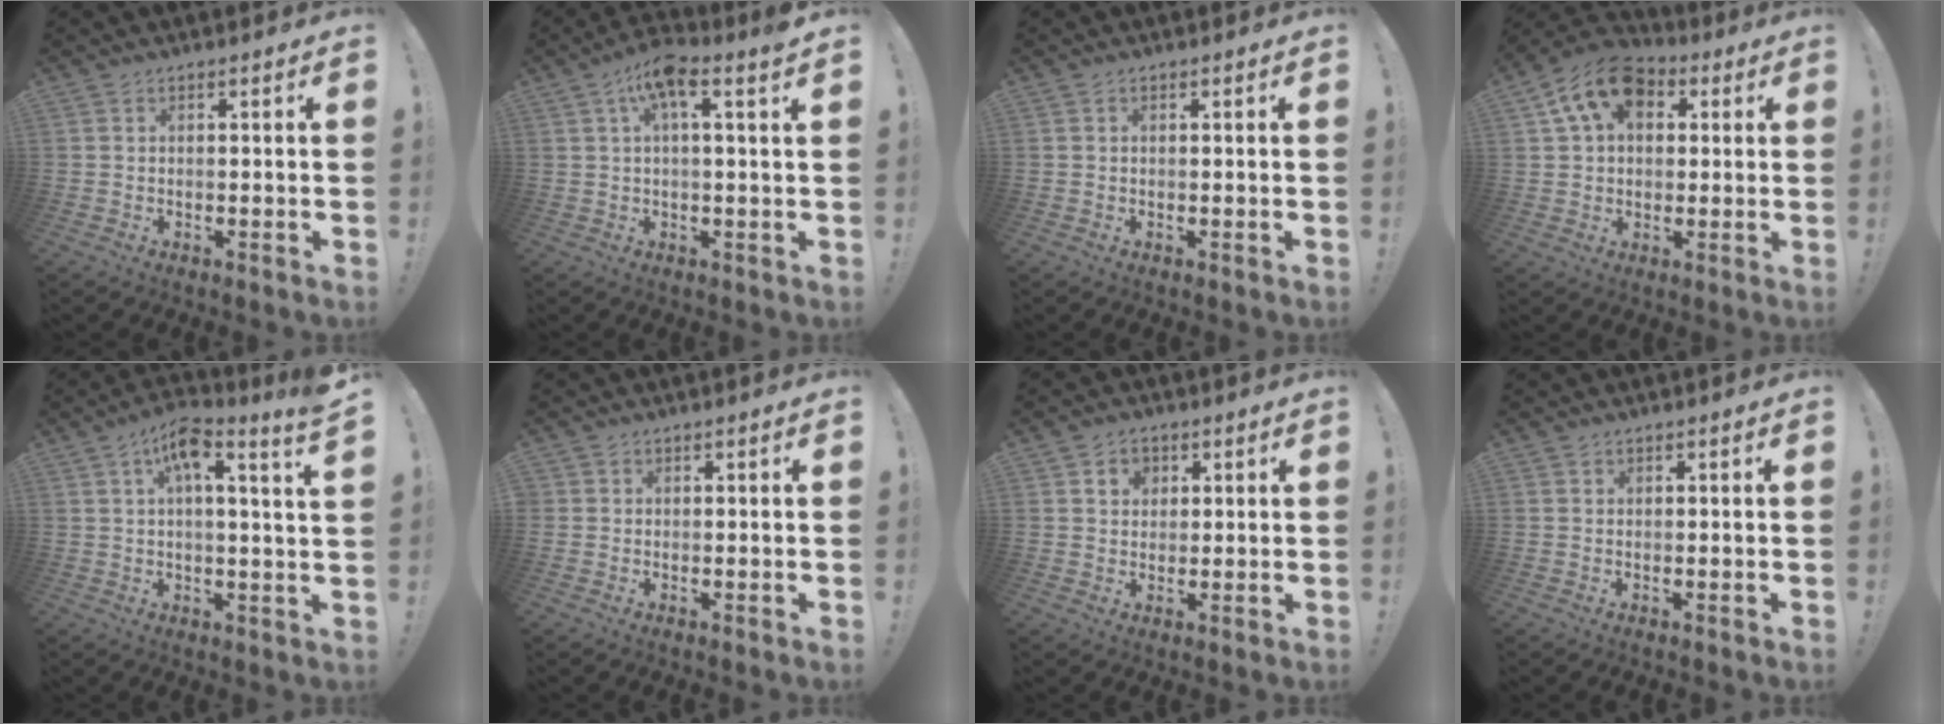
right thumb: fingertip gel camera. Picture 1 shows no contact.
{"total": 8.2, "force": [3.7, 1.5, 7.2], "torque": [-0.123, -0.013, 0.061]}
{"total": 0.0}
{"total": 13.5, "force": [5.6, 9.2, 8.1], "torque": [-0.129, -0.013, 0.106]}
{"total": 9.7, "force": [4.5, 1.6, 8.5], "torque": [-0.139, -0.019, 0.073]}
{"total": 0.8, "force": [0.1, 0.8, 0.0], "torque": [-0.006, 0.004, 0.005]}
{"total": 4.7, "force": [1.8, 4.0, 1.6], "torque": [-0.018, -0.001, 0.032]}
{"total": 0.5, "force": [0.4, 0.4, -0.1], "torque": [0.009, -0.003, 0.006]}